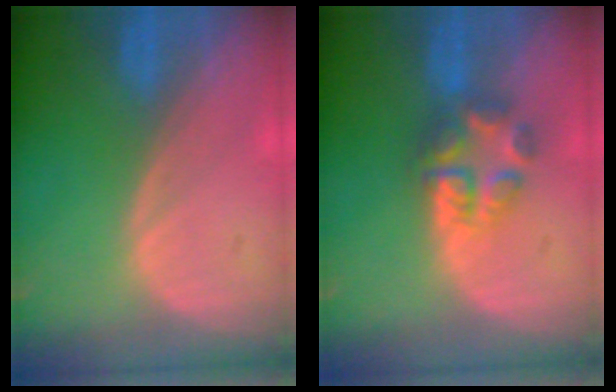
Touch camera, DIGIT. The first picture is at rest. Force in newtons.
{"total": 5.7, "press": 5.3, "slide": 2.0}